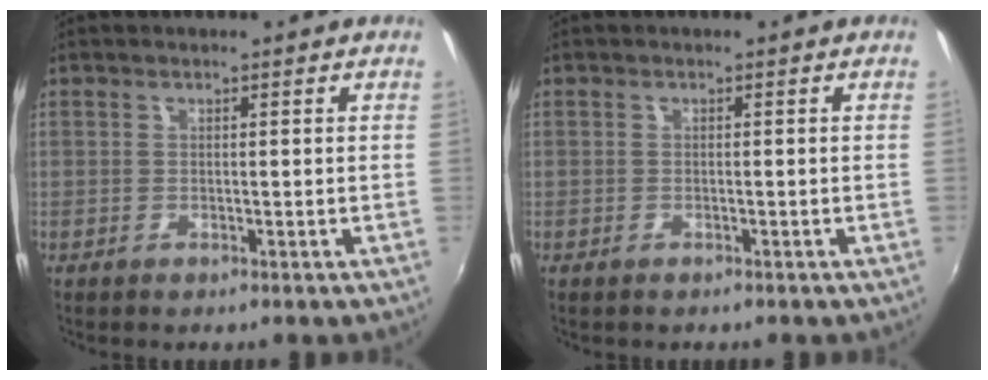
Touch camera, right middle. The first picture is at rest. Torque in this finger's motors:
{"motor_torque": [0.09, -0.39, 0.01, -0.01]}